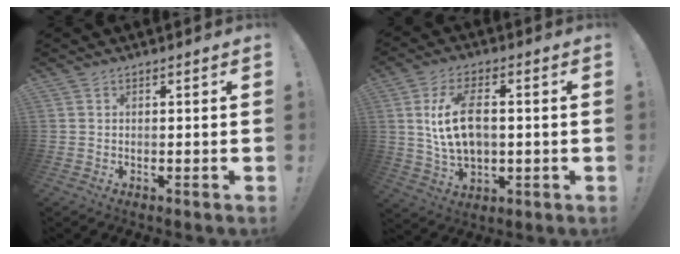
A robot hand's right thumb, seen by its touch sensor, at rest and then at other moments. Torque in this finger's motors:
{"motor_torque": [0.56, 0.60, 0.74, 0.72, 0.08]}